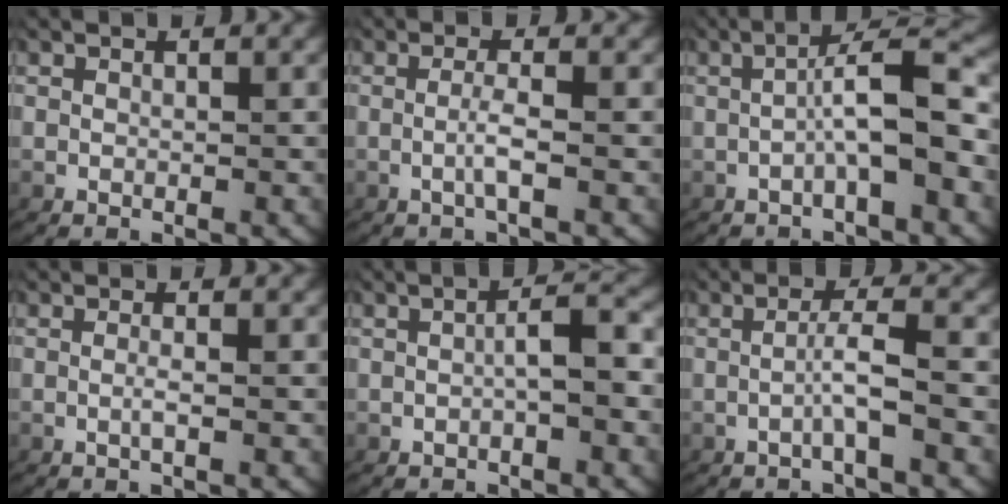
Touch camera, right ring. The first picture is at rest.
{"total": 1.8, "force": [-0.5, -0.1, 1.8], "torque": [-0.041, -0.004, -0.009]}
{"total": 5.4, "force": [-0.9, 1.3, 5.1], "torque": [-0.070, 0.013, -0.019]}
{"total": 1.1, "force": [-0.4, -0.1, 1.0], "torque": [-0.025, -0.003, -0.008]}
{"total": 2.4, "force": [-0.3, 0.4, 2.3], "torque": [-0.038, 0.006, -0.005]}
{"total": 2.5, "force": [-0.8, -0.2, 2.3], "torque": [-0.041, 0.005, -0.017]}